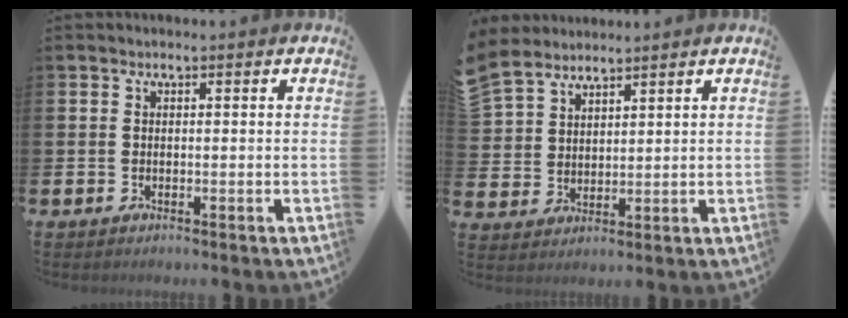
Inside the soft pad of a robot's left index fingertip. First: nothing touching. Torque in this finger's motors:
{"motor_torque": [0.63, -0.79, 1.06, 0.21]}